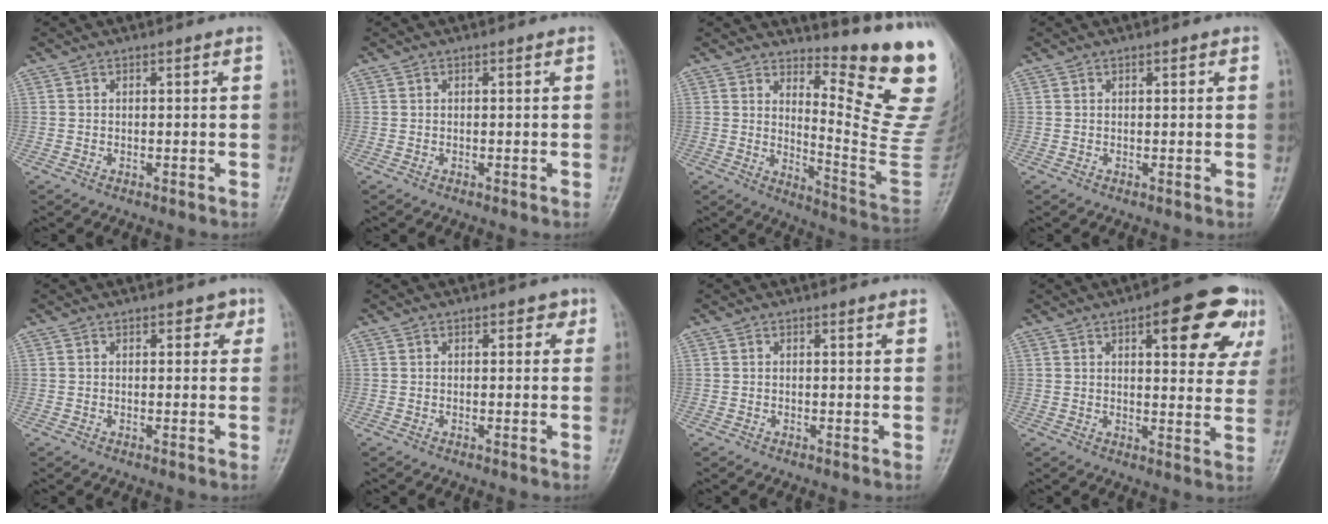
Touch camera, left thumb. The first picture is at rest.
{"total": 0.0}
{"total": 15.5, "force": [9.9, 1.7, 11.8], "torque": [-0.133, -0.116, 0.149]}
{"total": 0.9, "force": [0.5, 0.4, 0.7], "torque": [-0.007, 0.000, 0.003]}
{"total": 2.7, "force": [1.5, 1.5, 1.7], "torque": [-0.002, -0.003, 0.015]}
{"total": 2.3, "force": [1.2, 1.4, 1.4], "torque": [-0.001, -0.002, 0.012]}
{"total": 1.2, "force": [1.0, 0.1, 0.6], "torque": [-0.004, -0.003, 0.012]}
{"total": 15.7, "force": [7.5, 5.6, 12.6], "torque": [-0.118, -0.023, 0.088]}